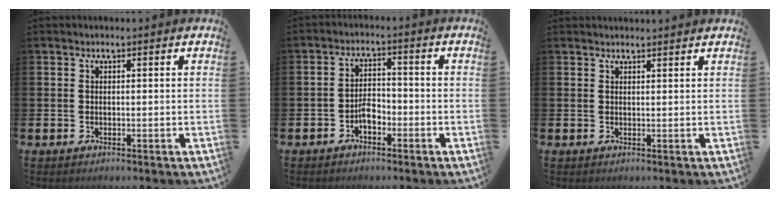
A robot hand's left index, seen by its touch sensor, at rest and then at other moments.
{"total": 2.9, "force": [-1.6, 1.6, 1.8], "torque": [-0.029, 0.008, -0.034]}
{"total": 1.1, "force": [1.1, -0.1, 0.1], "torque": [0.011, -0.009, 0.017]}